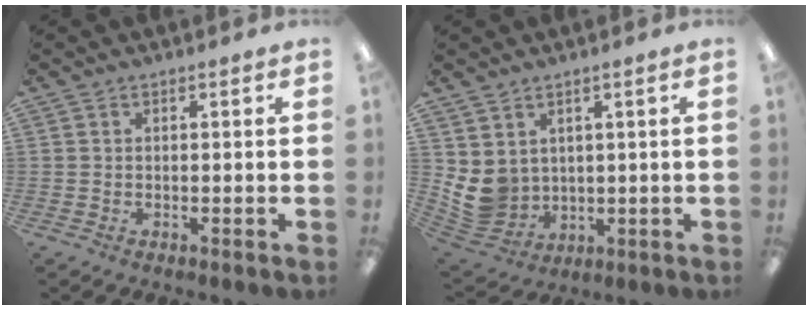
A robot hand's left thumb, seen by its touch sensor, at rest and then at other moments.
{"total": 7.4, "force": [2.5, 6.3, 2.8], "torque": [-0.102, -0.023, 0.054]}